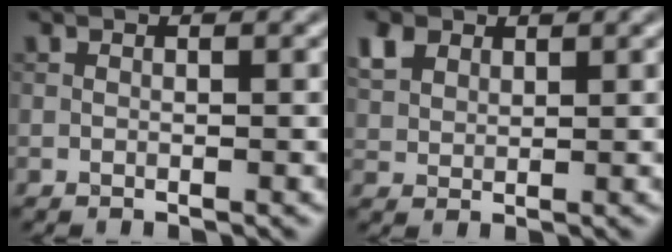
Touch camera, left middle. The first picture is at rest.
{"total": 2.6, "force": [1.6, 1.8, 1.0], "torque": [-0.030, 0.007, 0.034]}